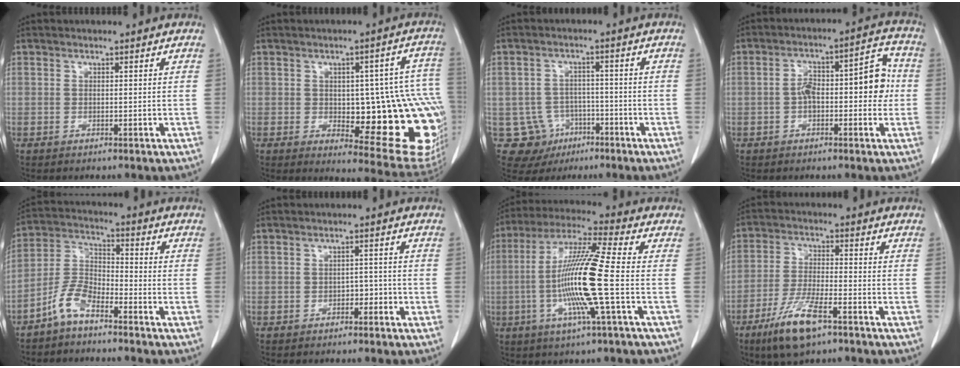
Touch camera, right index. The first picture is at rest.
{"total": 22.2, "force": [-2.9, 6.9, 20.9], "torque": [-0.160, 0.026, -0.009]}
{"total": 7.9, "force": [-3.2, 7.2, 0.6], "torque": [-0.015, 0.010, -0.038]}
{"total": 9.9, "force": [-0.5, 3.8, 9.1], "torque": [-0.133, 0.046, -0.007]}
{"total": 6.4, "force": [-4.8, 2.4, 3.6], "torque": [-0.087, 0.006, -0.103]}
{"total": 1.8, "force": [-1.0, 1.1, 0.9], "torque": [-0.012, 0.005, -0.014]}
{"total": 14.6, "force": [-2.4, -0.8, 14.4], "torque": [-0.284, -0.006, -0.060]}
{"total": 9.6, "force": [-5.9, 2.0, 7.3], "torque": [-0.150, -0.019, -0.107]}